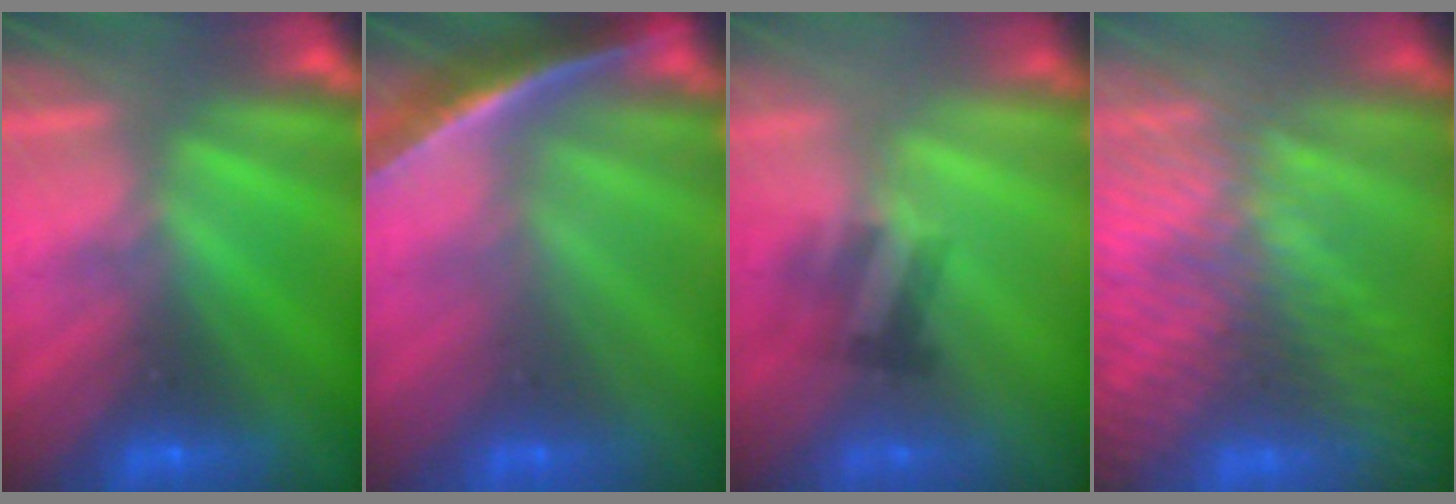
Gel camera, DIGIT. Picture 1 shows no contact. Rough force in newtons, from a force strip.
{"total": 1.7}
{"total": 2.1}
{"total": 8.4}